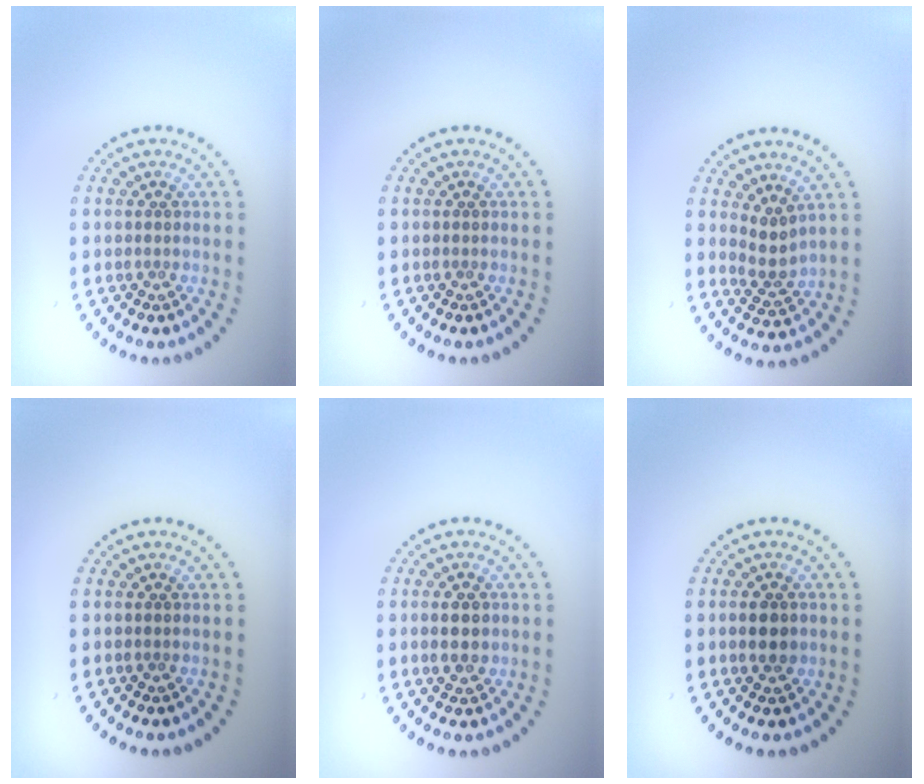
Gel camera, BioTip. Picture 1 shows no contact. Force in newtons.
{"total": 0.0}
{"total": 2.2, "press": 1.6, "slide": 1.5}
{"total": 0.0}
{"total": 2.1, "press": 2.1, "slide": 0.1}
{"total": 2.2, "press": 2.2, "slide": 0.1}